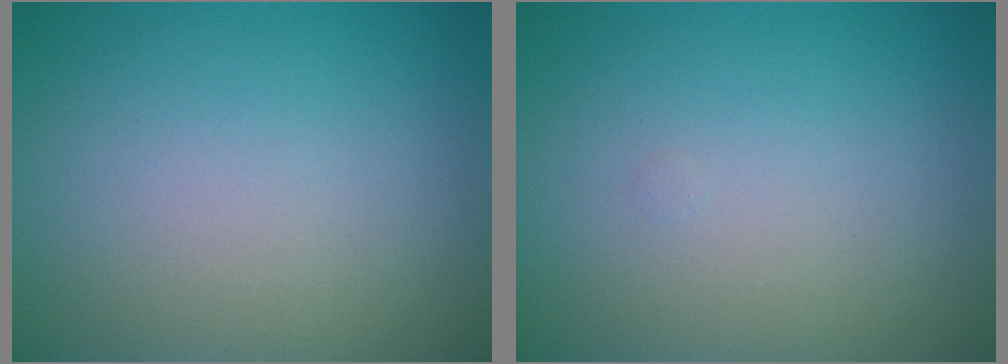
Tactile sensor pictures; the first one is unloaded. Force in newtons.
{"total": 0.0}